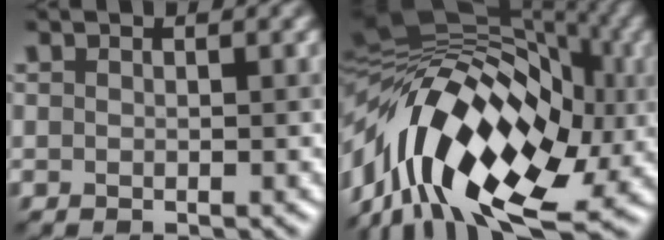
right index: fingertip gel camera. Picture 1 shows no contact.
{"total": 16.2, "force": [-2.3, 10.0, 12.6], "torque": [-0.223, 0.034, -0.059]}